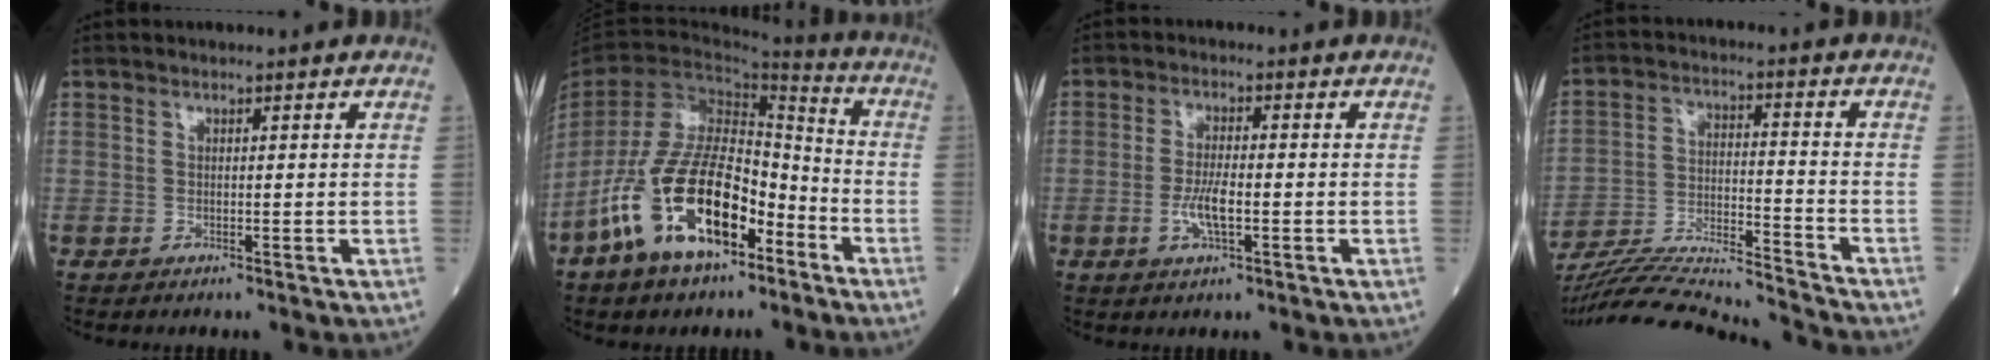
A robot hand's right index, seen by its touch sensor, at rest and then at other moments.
{"total": 16.0, "force": [-8.3, 6.6, 12.0], "torque": [-0.246, 0.008, -0.148]}
{"total": 4.7, "force": [-1.2, 1.0, 4.4], "torque": [-0.088, -0.002, -0.022]}
{"total": 19.4, "force": [-18.6, -0.3, 5.5], "torque": [-0.118, -0.011, -0.300]}